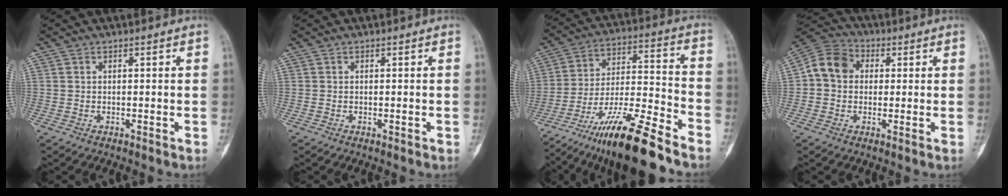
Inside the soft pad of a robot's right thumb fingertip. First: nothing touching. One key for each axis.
{"total": 0.0}
{"total": 19.0, "fx": -14.1, "fy": 2.9, "fz": 12.4, "tx": -0.240, "ty": 0.067, "tz": -0.247}
{"total": 8.8, "fx": 0.7, "fy": 7.4, "fz": 4.8, "tx": -0.073, "ty": 0.024, "tz": -0.001}